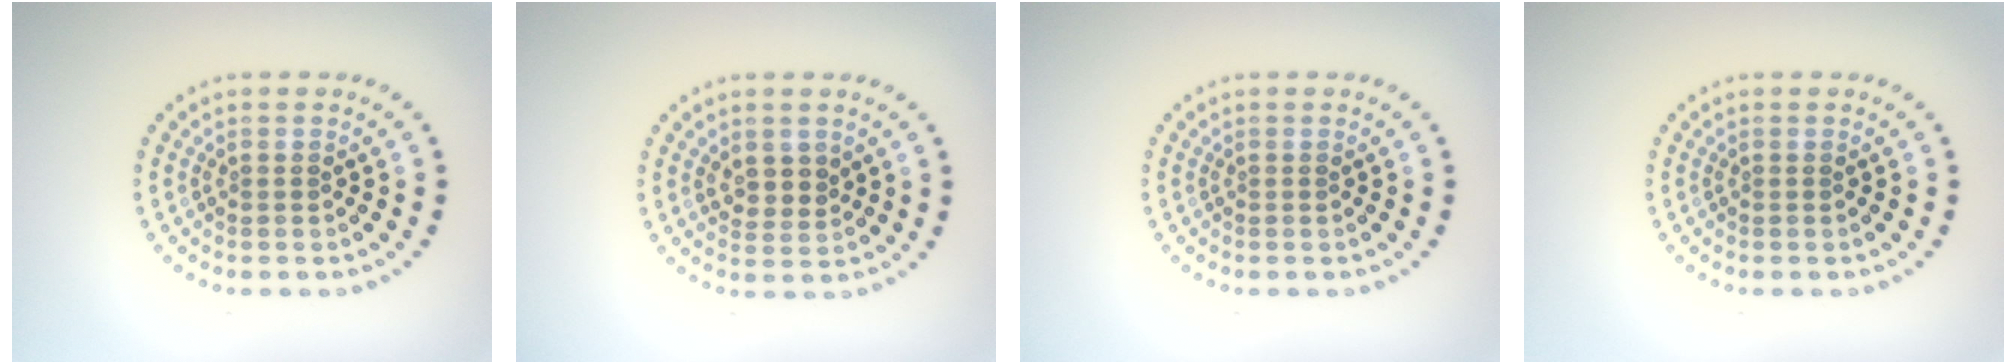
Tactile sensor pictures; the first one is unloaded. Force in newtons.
{"total": 2.1, "press": 1.9, "slide": 0.8}
{"total": 0.0}
{"total": 0.0}